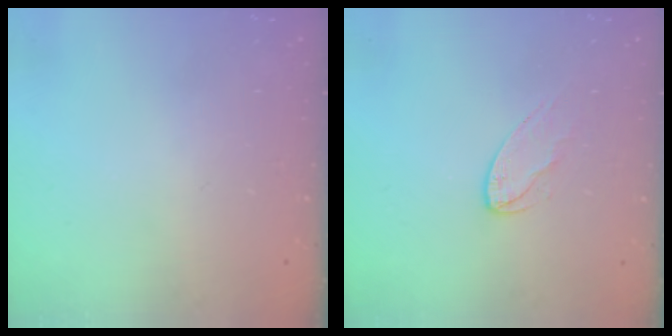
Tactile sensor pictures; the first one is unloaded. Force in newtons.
{"total": 5.0, "press": 4.9, "slide": 0.5}